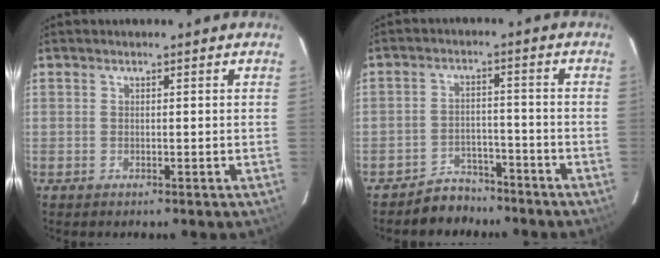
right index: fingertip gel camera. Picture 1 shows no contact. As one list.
[{"total": 6.1, "force": [-5.2, 3.3, 0.3], "torque": [-0.018, 0.021, -0.077]}]